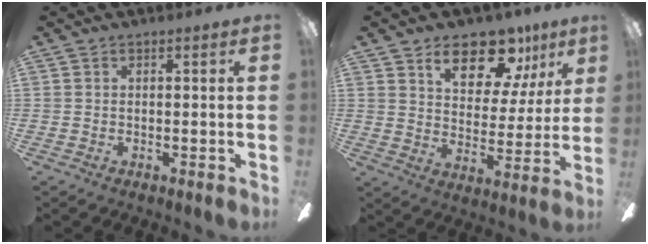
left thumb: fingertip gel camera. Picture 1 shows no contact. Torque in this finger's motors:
{"motor_torque": [0.35, 0.14, 0.74, -0.83, 0.07]}